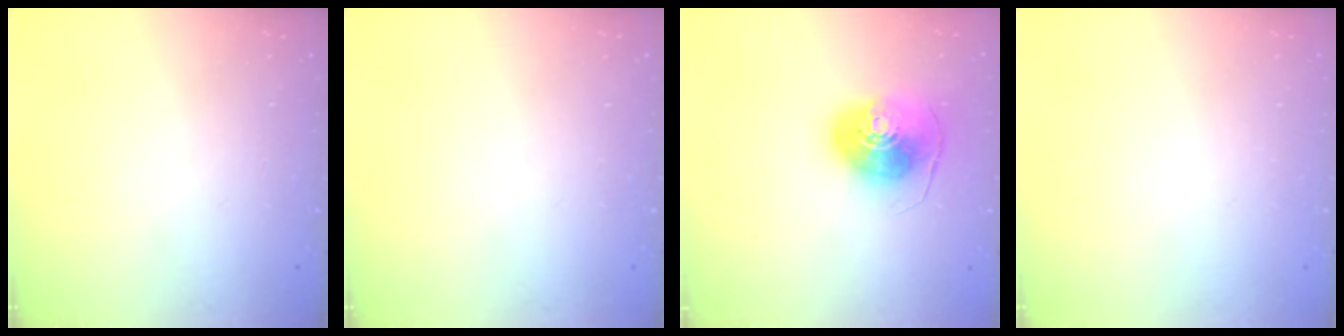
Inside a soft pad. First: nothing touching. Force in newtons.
{"total": 0.0}
{"total": 9.9, "press": 9.8, "slide": 1.1}
{"total": 0.0}